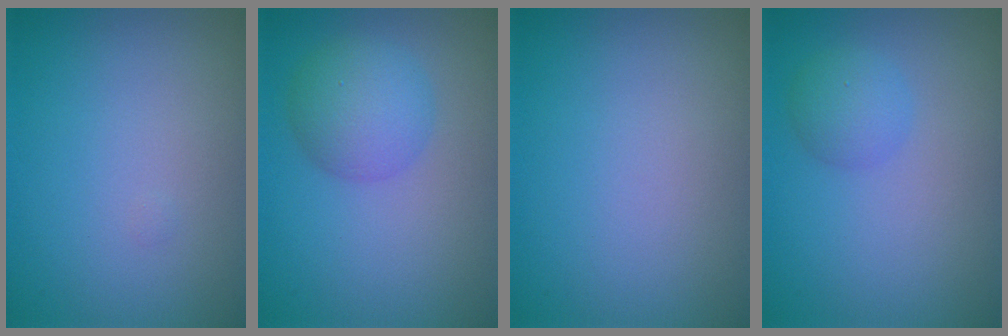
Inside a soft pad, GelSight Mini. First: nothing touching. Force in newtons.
{"total": 3.9, "press": 3.9, "slide": 0.1}
{"total": 0.0}
{"total": 2.0, "press": 2.0, "slide": 0.1}